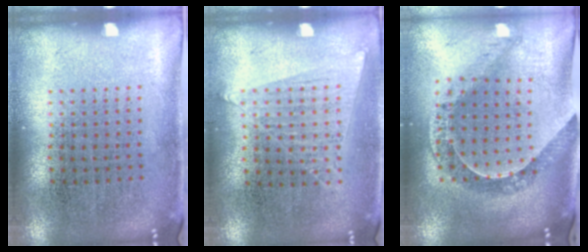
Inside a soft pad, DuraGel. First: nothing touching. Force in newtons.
{"total": 1.0, "press": 1.0, "slide": 0.4}
{"total": 1.0, "press": 0.9, "slide": 0.2}